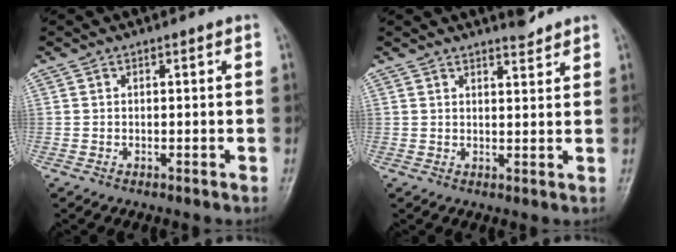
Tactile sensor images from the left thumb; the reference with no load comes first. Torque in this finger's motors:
{"motor_torque": [0.25, -0.48, 0.15, 0.18, 0.04]}